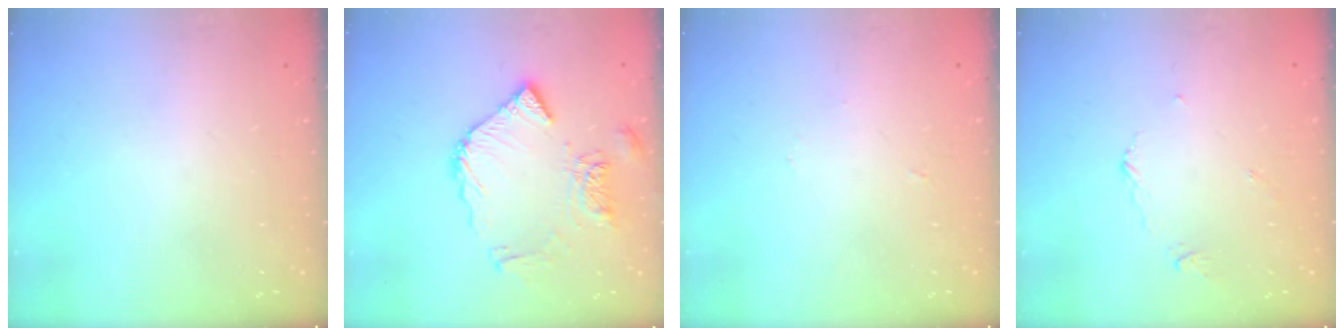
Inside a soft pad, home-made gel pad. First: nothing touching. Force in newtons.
{"total": 12.5, "press": 12.4, "slide": 1.6}
{"total": 2.5, "press": 2.5, "slide": 0.2}
{"total": 3.6, "press": 3.6, "slide": 0.5}